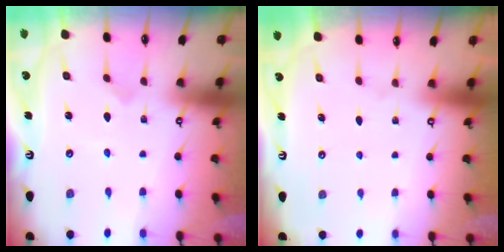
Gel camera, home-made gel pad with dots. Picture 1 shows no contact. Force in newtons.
{"total": 0.0}